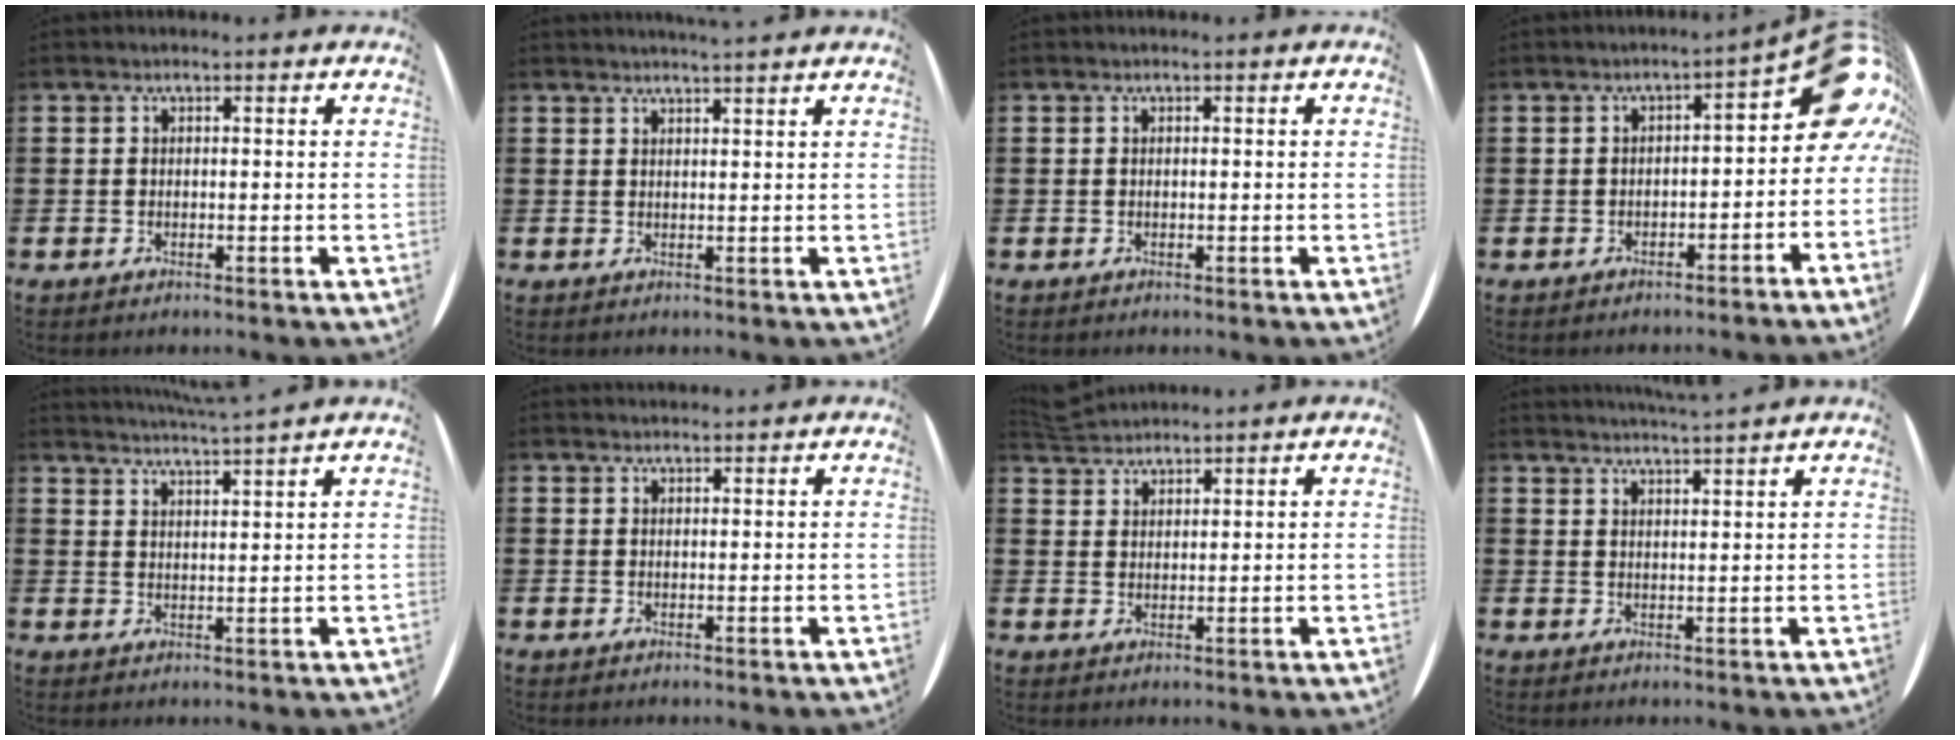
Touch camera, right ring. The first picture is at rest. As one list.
[{"total": 1.5, "force": [1.4, -0.6, 0.0], "torque": [0.003, -0.004, 0.026]}, {"total": 0.0}, {"total": 6.5, "force": [1.3, 3.3, 5.5], "torque": [-0.069, -0.015, 0.012]}, {"total": 3.2, "force": [3.0, -1.2, 0.1], "torque": [-0.006, -0.021, 0.052]}, {"total": 0.9, "force": [0.9, -0.1, -0.1], "torque": [0.003, 0.002, 0.017]}, {"total": 2.8, "force": [2.7, -0.3, -0.5], "torque": [0.002, -0.006, 0.054]}, {"total": 2.4, "force": [2.2, -0.8, -0.1], "torque": [0.001, -0.014, 0.042]}]